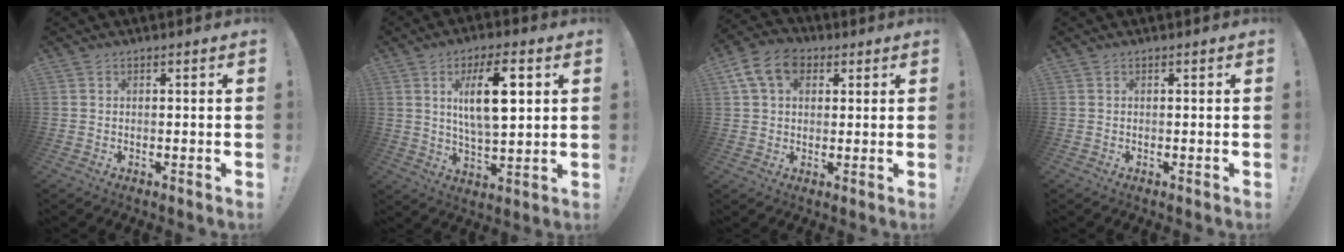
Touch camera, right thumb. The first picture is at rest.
{"total": 13.7, "force": [4.3, 4.8, 12.1], "torque": [-0.197, -0.003, 0.064]}
{"total": 10.9, "force": [4.3, 7.8, 6.4], "torque": [-0.118, 0.001, 0.084]}
{"total": 0.0}